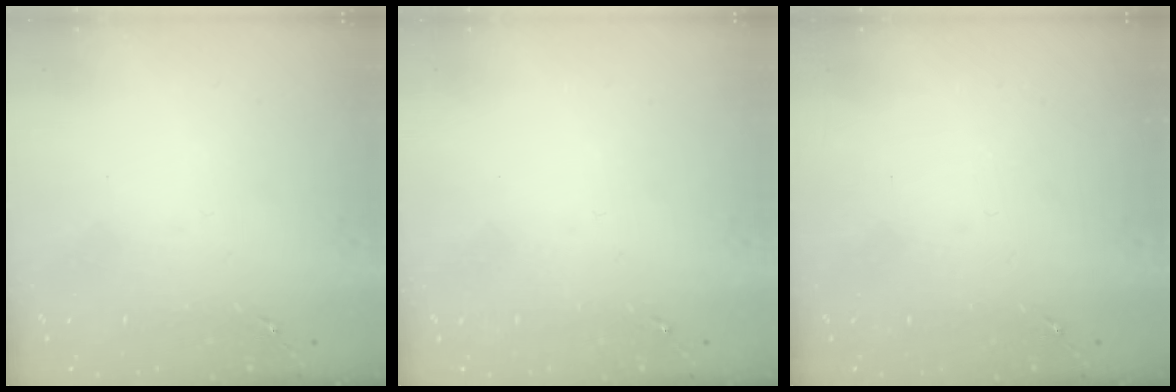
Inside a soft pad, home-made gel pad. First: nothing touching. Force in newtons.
{"total": 0.0}
{"total": 0.0}